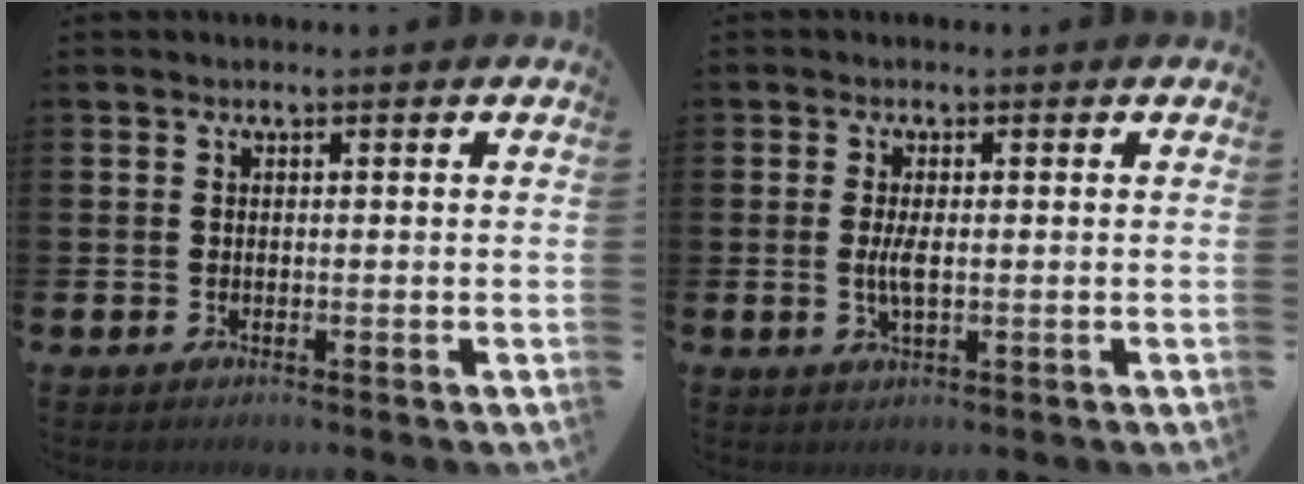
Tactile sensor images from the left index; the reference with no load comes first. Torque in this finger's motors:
{"motor_torque": [0.35, -0.26, 0.11, 0.08]}